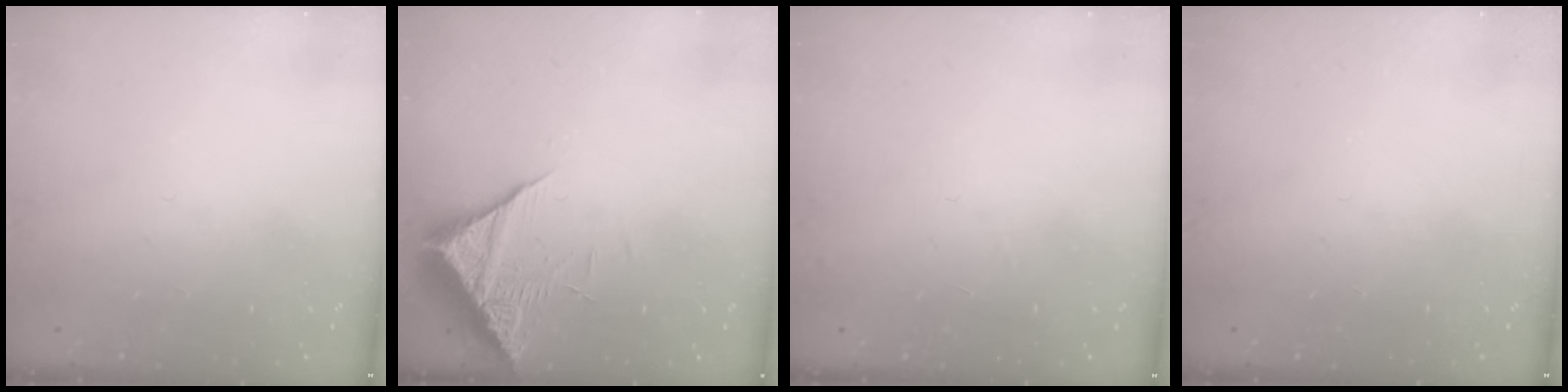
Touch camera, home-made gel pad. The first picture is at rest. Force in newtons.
{"total": 8.5, "press": 8.4, "slide": 0.8}
{"total": 4.5, "press": 4.4, "slide": 0.6}
{"total": 0.0}